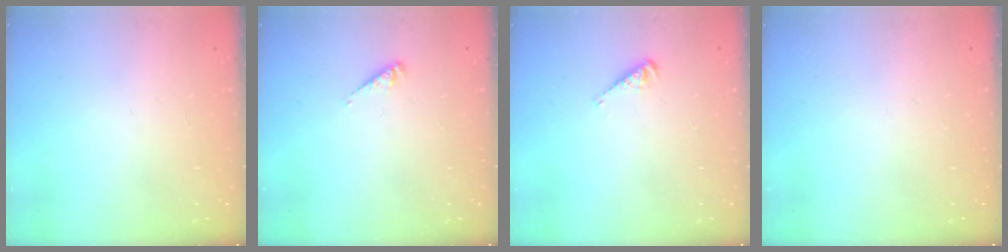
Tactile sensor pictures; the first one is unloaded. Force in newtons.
{"total": 2.5, "press": 2.4, "slide": 0.5}
{"total": 2.5, "press": 2.5, "slide": 0.1}
{"total": 0.0}